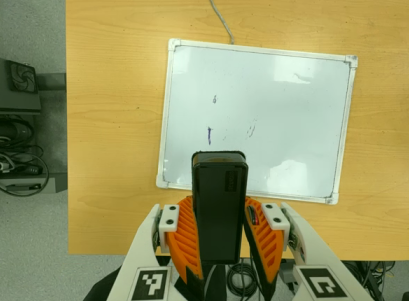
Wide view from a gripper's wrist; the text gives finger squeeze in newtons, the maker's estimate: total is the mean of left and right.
{"total": 5.3, "left": 4.7, "right": 5.9}